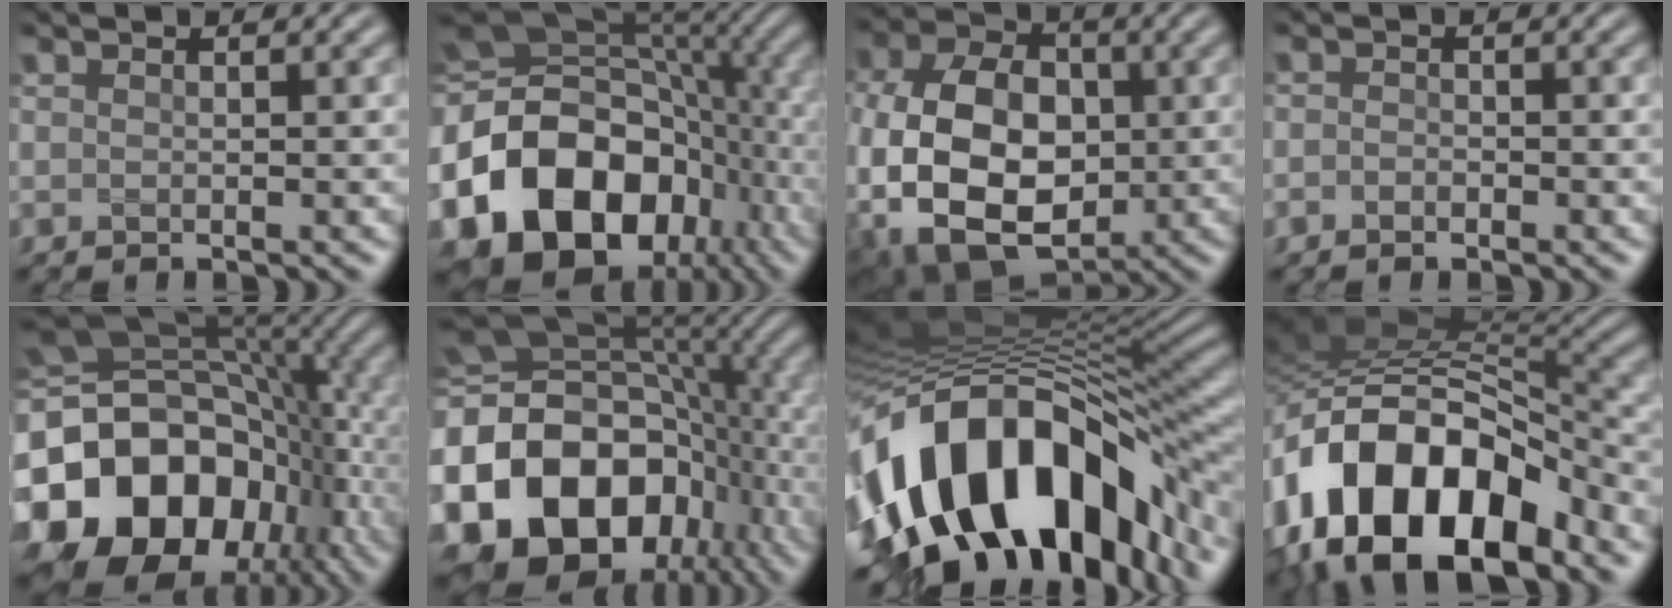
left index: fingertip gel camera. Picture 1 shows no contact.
{"total": 18.6, "force": [-5.8, 13.8, 11.1], "torque": [-0.229, -0.021, -0.097]}
{"total": 13.7, "force": [-2.4, 9.4, 9.6], "torque": [-0.194, -0.010, -0.037]}
{"total": 0.9, "force": [-0.6, 0.5, 0.4], "torque": [-0.010, 0.004, -0.013]}
{"total": 20.6, "force": [-5.3, 15.5, 12.5], "torque": [-0.250, -0.022, -0.085]}
{"total": 18.8, "force": [-5.2, 13.6, 12.0], "torque": [-0.244, -0.019, -0.080]}
{"total": 17.4, "force": [-5.1, 9.6, 13.6], "torque": [-0.235, 0.005, -0.080]}
{"total": 16.4, "force": [-5.4, 10.0, 11.9], "torque": [-0.218, 0.001, -0.095]}